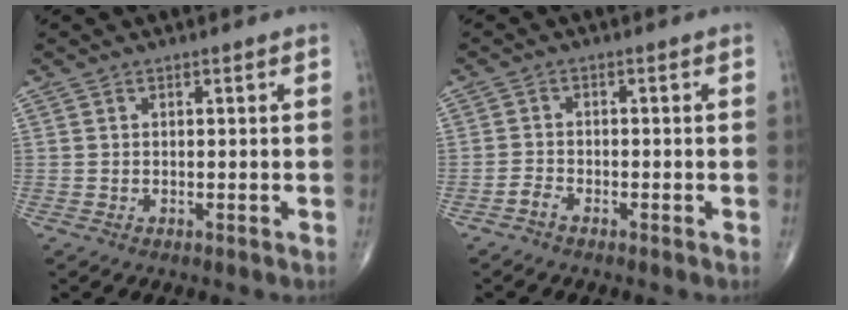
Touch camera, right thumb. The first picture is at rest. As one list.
[{"total": 1.5, "force": [-1.3, 0.5, 0.6], "torque": [-0.014, 0.008, -0.026]}]